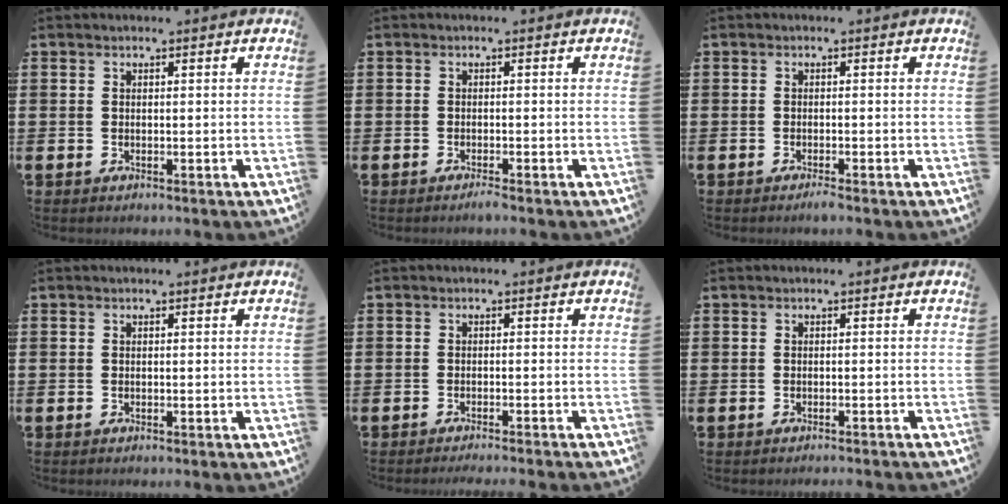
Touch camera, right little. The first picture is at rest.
{"total": 1.0, "force": [-0.8, 0.0, 0.6], "torque": [-0.009, -0.004, -0.015]}
{"total": 1.0, "force": [-0.7, 0.0, 0.7], "torque": [-0.011, -0.003, -0.014]}
{"total": 0.0}
{"total": 1.0, "force": [-0.9, -0.3, 0.1], "torque": [0.000, 0.000, -0.019]}
{"total": 0.6, "force": [-0.6, -0.1, 0.0], "torque": [0.000, -0.001, -0.012]}